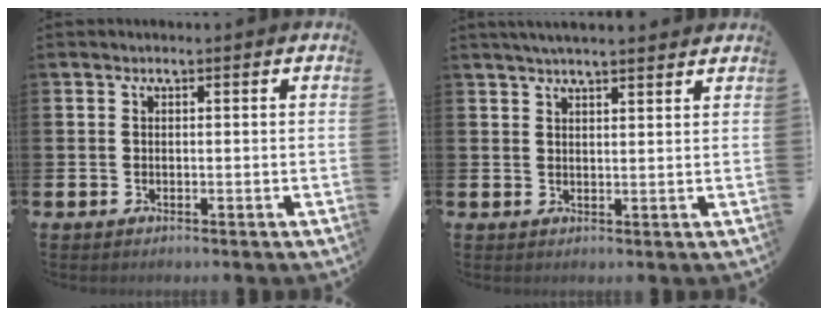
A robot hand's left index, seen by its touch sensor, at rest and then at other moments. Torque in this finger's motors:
{"motor_torque": [0.98, -1.16, 0.25, 0.05]}